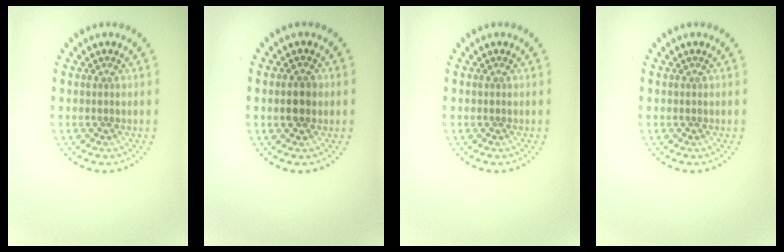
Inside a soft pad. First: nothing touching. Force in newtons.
{"total": 2.1, "press": 2.1, "slide": 0.1}
{"total": 0.0}
{"total": 0.0}